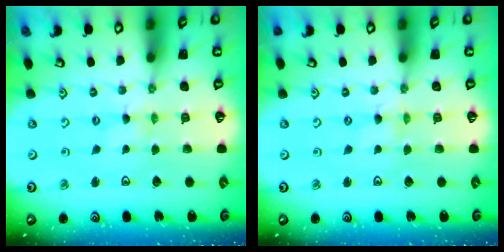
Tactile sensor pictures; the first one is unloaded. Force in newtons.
{"total": 0.0}